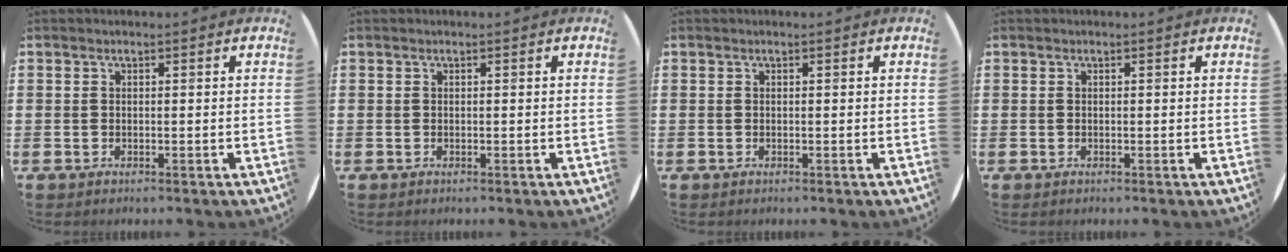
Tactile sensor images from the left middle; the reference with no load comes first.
{"total": 0.0}
{"total": 0.0}
{"total": 0.0}